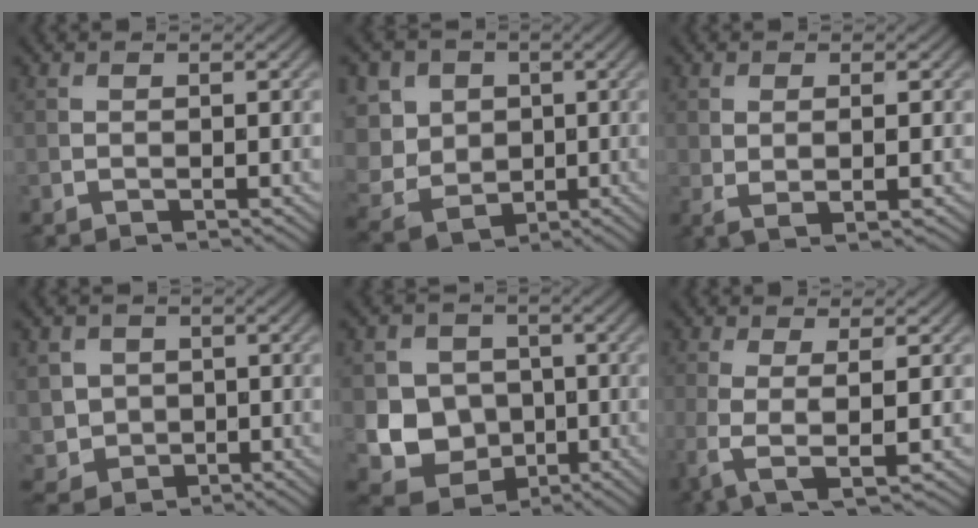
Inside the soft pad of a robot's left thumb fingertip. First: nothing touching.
{"total": 9.8, "force": [0.3, 8.5, 4.9], "torque": [-0.166, -0.001, -0.010]}
{"total": 2.3, "force": [0.2, 0.4, 2.3], "torque": [-0.048, -0.003, 0.005]}
{"total": 4.0, "force": [0.3, 3.9, 1.0], "torque": [-0.036, -0.008, 0.002]}
{"total": 8.1, "force": [-1.2, 7.1, 3.6], "torque": [-0.079, -0.025, -0.037]}
{"total": 4.3, "force": [0.2, 0.9, 4.2], "torque": [-0.090, -0.004, 0.002]}